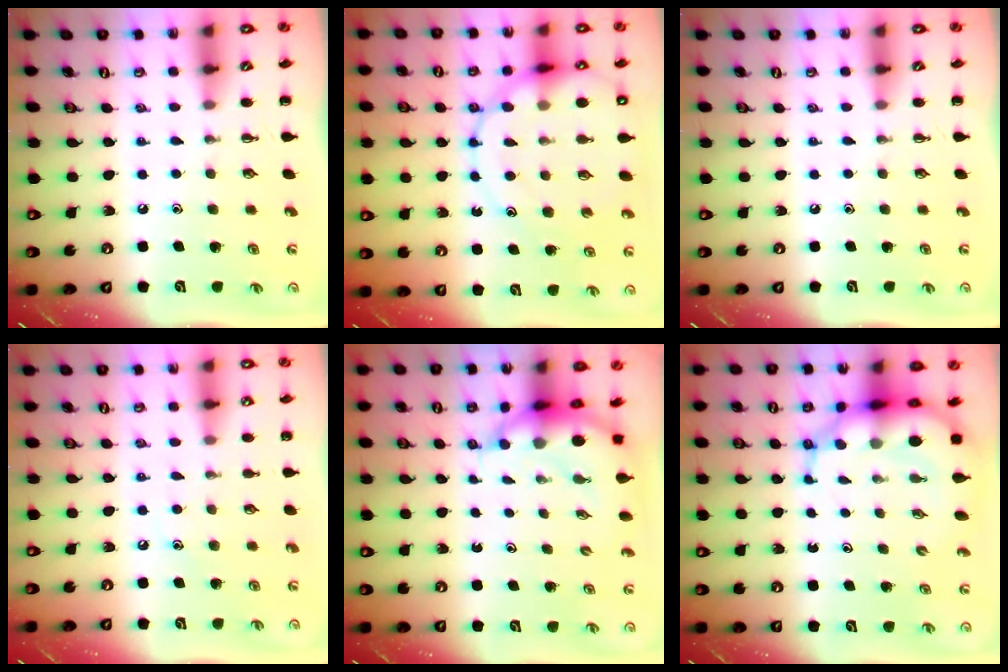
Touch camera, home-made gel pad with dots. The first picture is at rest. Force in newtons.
{"total": 18.5, "press": 18.1, "slide": 3.5}
{"total": 0.0}
{"total": 7.7, "press": 7.5, "slide": 1.8}
{"total": 6.6, "press": 6.5, "slide": 1.4}
{"total": 10.5, "press": 10.1, "slide": 2.8}